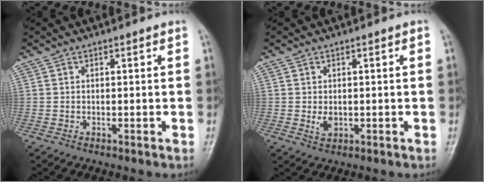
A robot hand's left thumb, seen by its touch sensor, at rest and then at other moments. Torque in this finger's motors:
{"motor_torque": [0.04, 0.04, 0.15, -0.10, 0.03]}